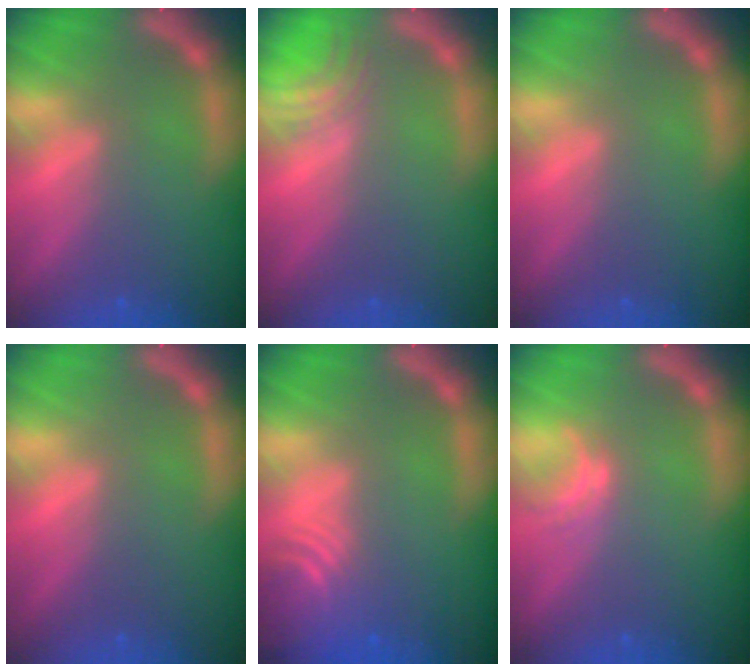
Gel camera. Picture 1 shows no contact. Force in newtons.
{"total": 3.0}
{"total": 0.0}
{"total": 0.0}
{"total": 5.5}
{"total": 1.5}